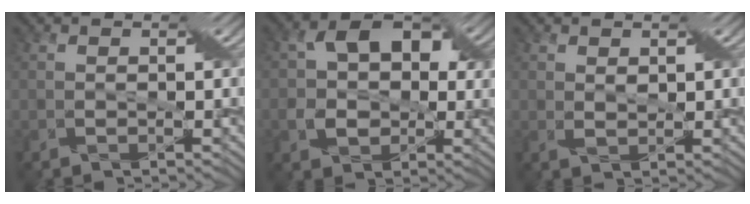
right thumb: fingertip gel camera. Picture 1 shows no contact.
{"total": 7.8, "force": [0.9, 5.8, 5.2], "torque": [-0.090, 0.009, 0.009]}
{"total": 1.3, "force": [0.7, 0.7, 0.8], "torque": [-0.021, -0.002, 0.018]}